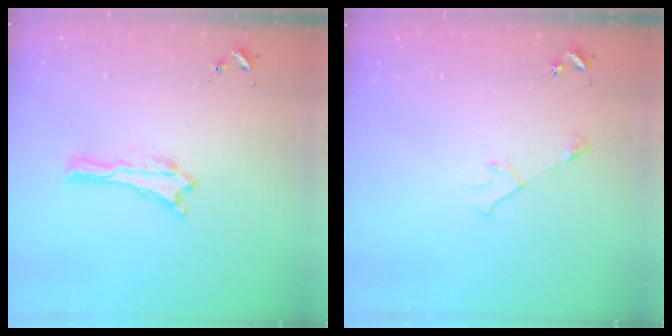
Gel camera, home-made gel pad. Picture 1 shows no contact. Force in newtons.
{"total": 3.2, "press": 3.2, "slide": 0.3}